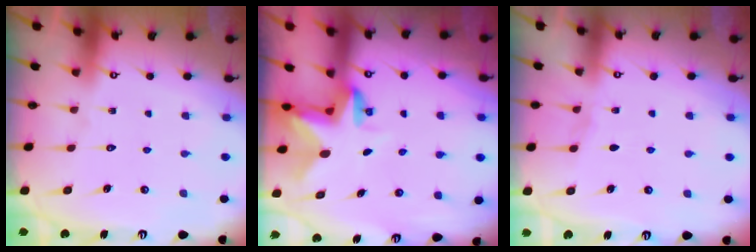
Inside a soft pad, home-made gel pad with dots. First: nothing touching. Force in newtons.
{"total": 3.0, "press": 3.0, "slide": 0.4}
{"total": 2.2, "press": 2.2, "slide": 0.3}